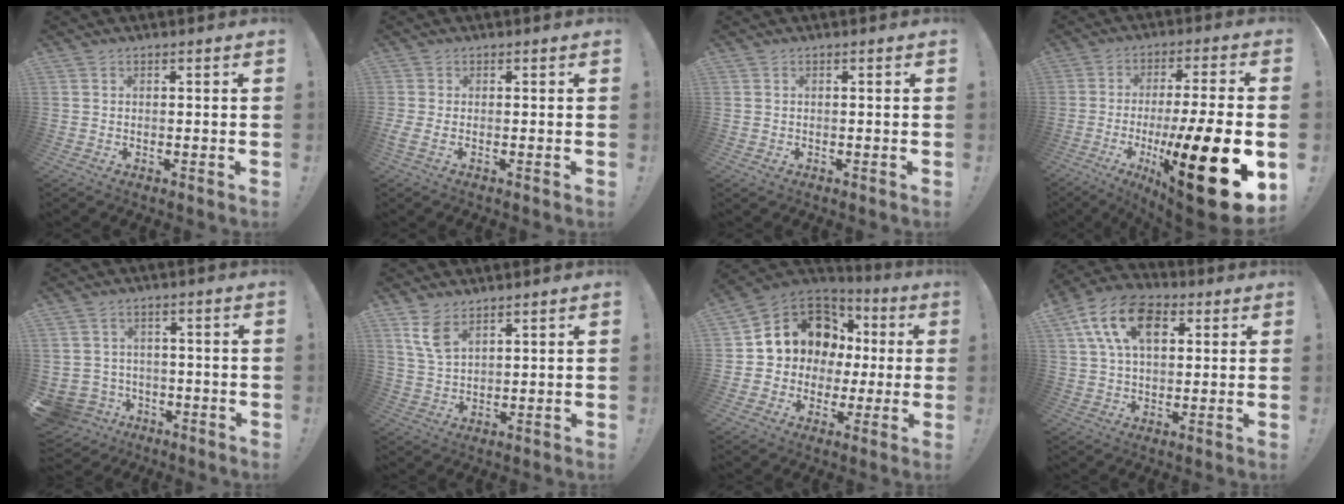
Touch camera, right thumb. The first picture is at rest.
{"total": 1.5, "force": [0.0, 0.2, 1.5], "torque": [-0.030, -0.011, -0.001]}
{"total": 0.6, "force": [-0.3, 0.5, 0.2], "torque": [-0.007, 0.005, -0.005]}
{"total": 24.1, "force": [-7.4, 5.1, 22.4], "torque": [-0.345, 0.025, -0.110]}
{"total": 5.9, "force": [-2.0, 5.5, 1.2], "torque": [-0.055, 0.014, -0.029]}
{"total": 6.8, "force": [4.3, 3.2, 4.2], "torque": [-0.072, -0.018, 0.081]}
{"total": 13.3, "force": [4.3, 11.4, 5.3], "torque": [-0.073, -0.029, 0.101]}
{"total": 16.0, "force": [5.9, 10.0, 11.1], "torque": [-0.199, -0.005, 0.107]}